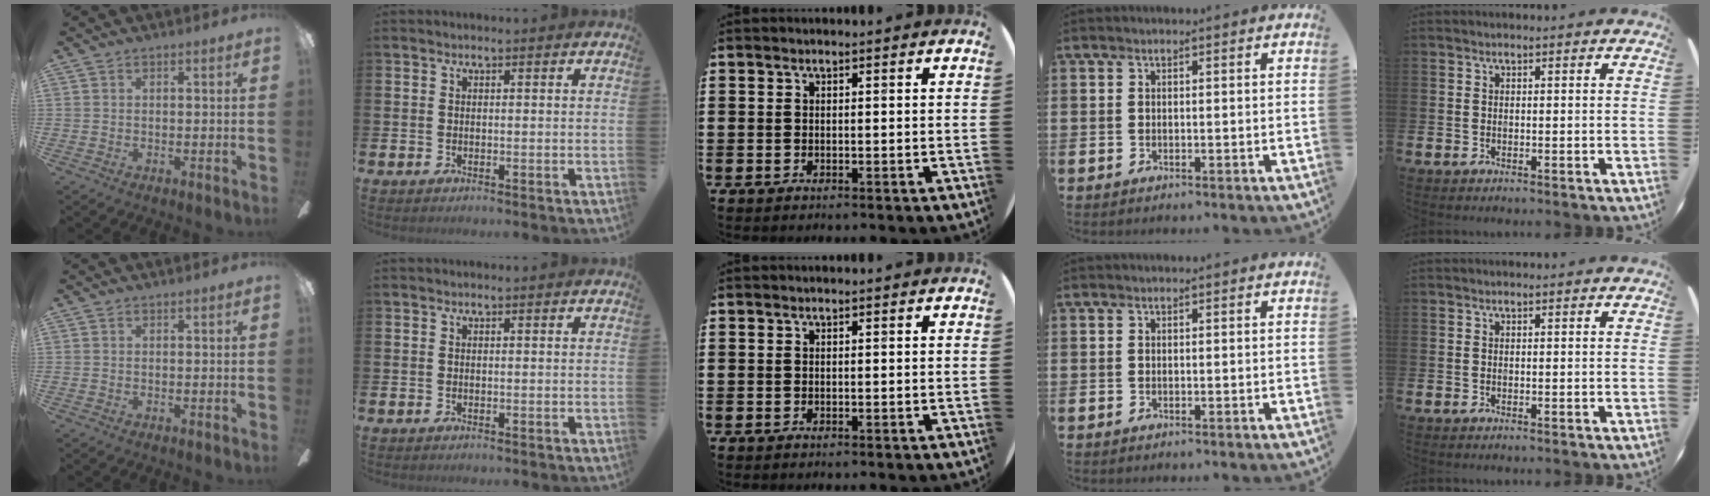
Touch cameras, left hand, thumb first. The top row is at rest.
{}